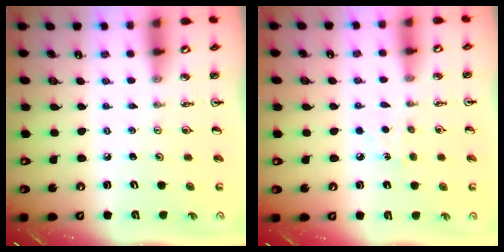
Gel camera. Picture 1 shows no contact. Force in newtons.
{"total": 5.2, "press": 5.2, "slide": 0.6}